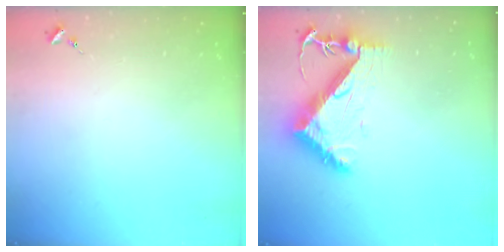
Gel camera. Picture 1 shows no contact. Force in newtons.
{"total": 9.5, "press": 9.5, "slide": 1.1}